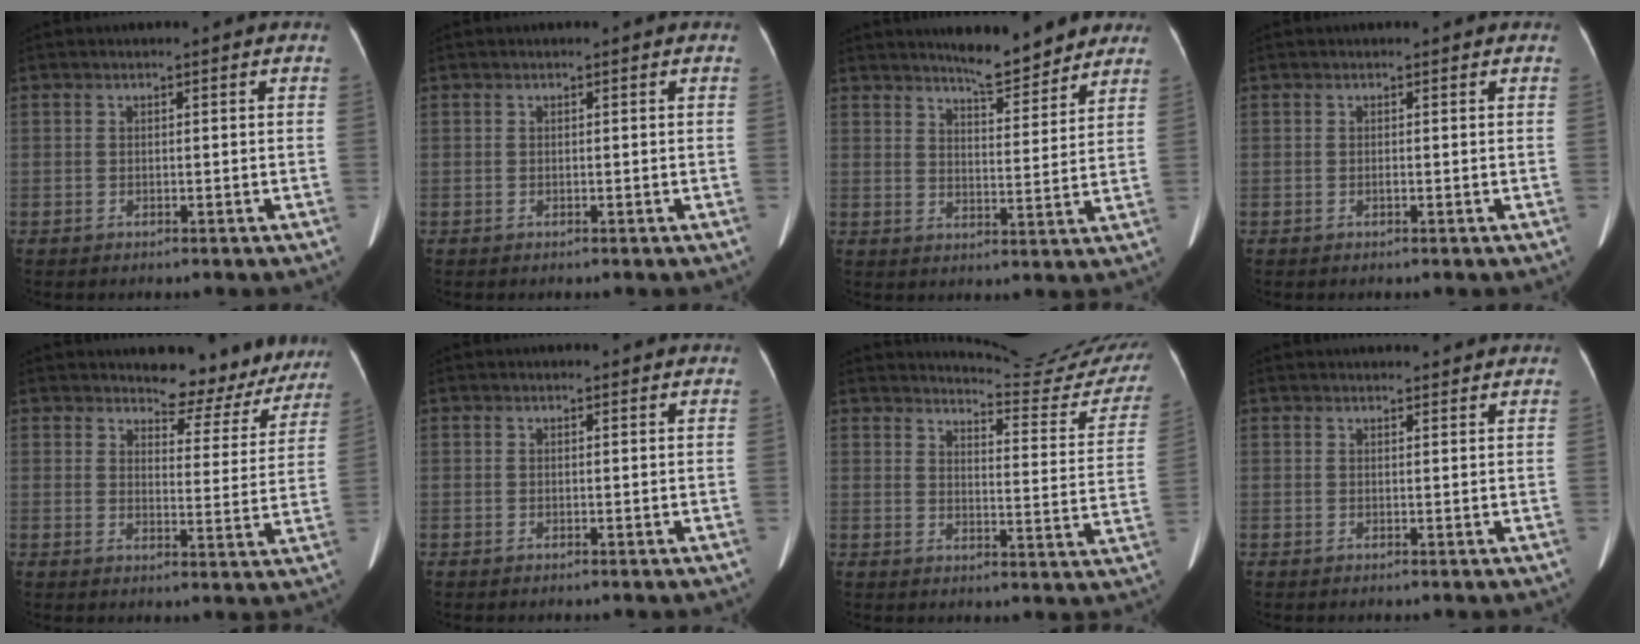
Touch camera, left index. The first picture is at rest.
{"total": 0.0}
{"total": 8.8, "force": [8.0, 1.5, 3.4], "torque": [-0.048, -0.005, 0.109]}
{"total": 0.0}
{"total": 10.5, "force": [9.8, 3.2, 2.0], "torque": [-0.007, -0.025, 0.103]}
{"total": 1.7, "force": [1.6, 0.4, 0.4], "torque": [-0.013, 0.006, 0.017]}
{"total": 17.5, "force": [17.3, 0.5, 2.8], "torque": [-0.027, -0.115, 0.186]}
{"total": 5.5, "force": [5.3, 0.9, 1.4], "torque": [-0.014, 0.019, 0.059]}